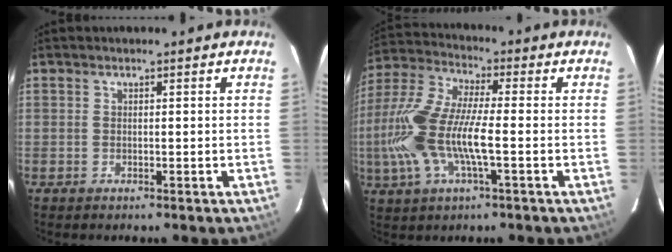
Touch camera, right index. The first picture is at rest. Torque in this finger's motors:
{"motor_torque": [1.65, -0.49, 1.06, 0.21]}